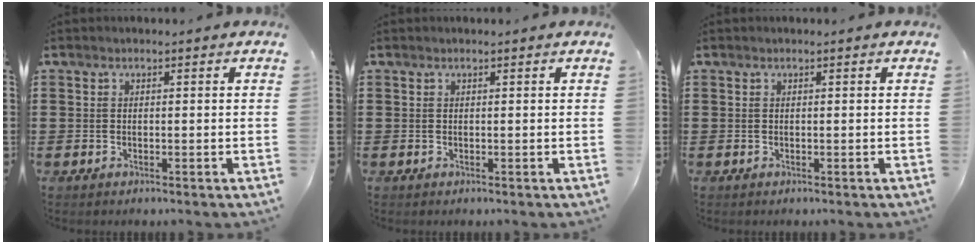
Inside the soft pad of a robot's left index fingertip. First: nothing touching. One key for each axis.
{"total": 0.0}
{"total": 0.0}